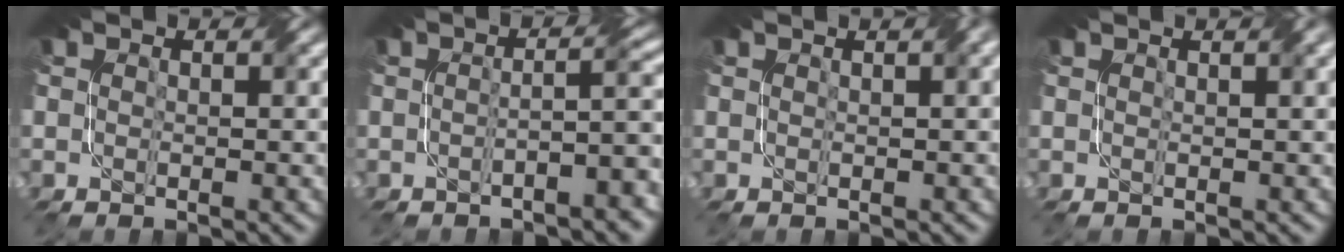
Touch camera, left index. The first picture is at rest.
{"total": 4.1, "force": [-1.6, 0.9, 3.7], "torque": [-0.047, 0.014, -0.034]}
{"total": 2.8, "force": [1.6, 1.1, 2.1], "torque": [-0.012, 0.007, 0.012]}
{"total": 2.7, "force": [1.7, 1.0, 1.8], "torque": [-0.012, 0.007, 0.004]}